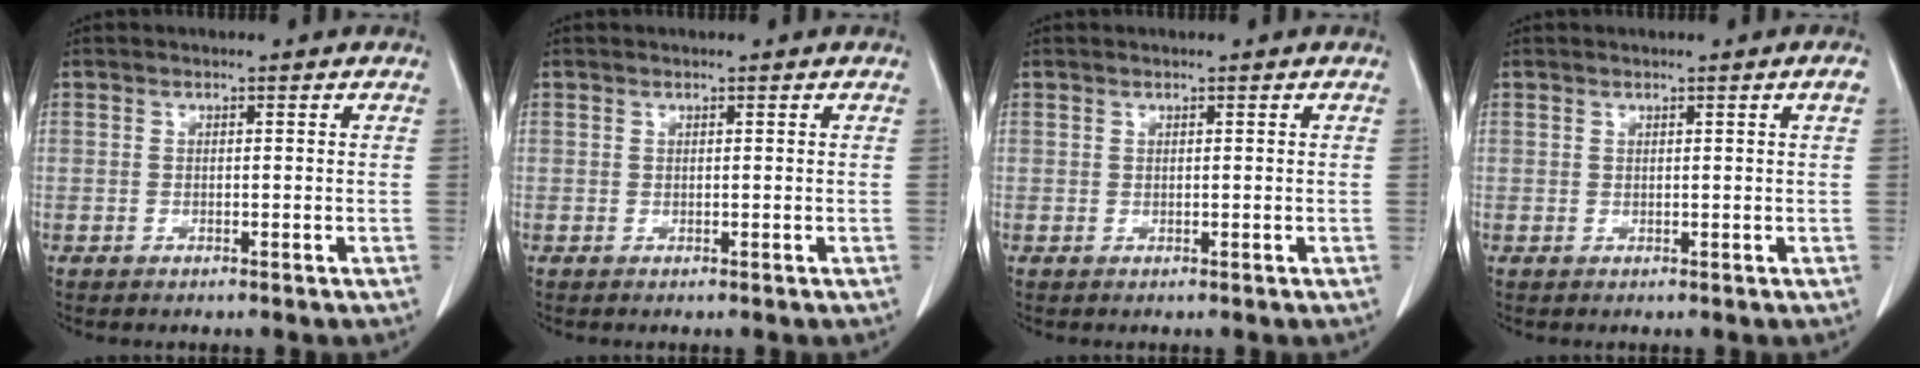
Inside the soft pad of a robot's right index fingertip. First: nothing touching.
{"total": 0.0}
{"total": 0.0}
{"total": 0.7, "force": [0.2, -0.3, 0.6], "torque": [-0.013, -0.001, 0.007]}